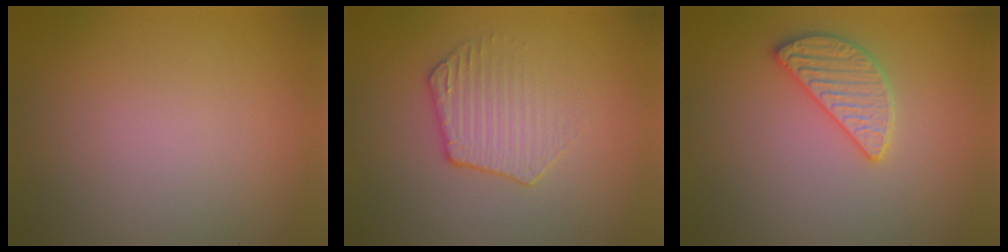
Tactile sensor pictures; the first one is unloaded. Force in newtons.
{"total": 2.3, "press": 1.8, "slide": 1.4}
{"total": 2.8, "press": 2.8, "slide": 0.1}